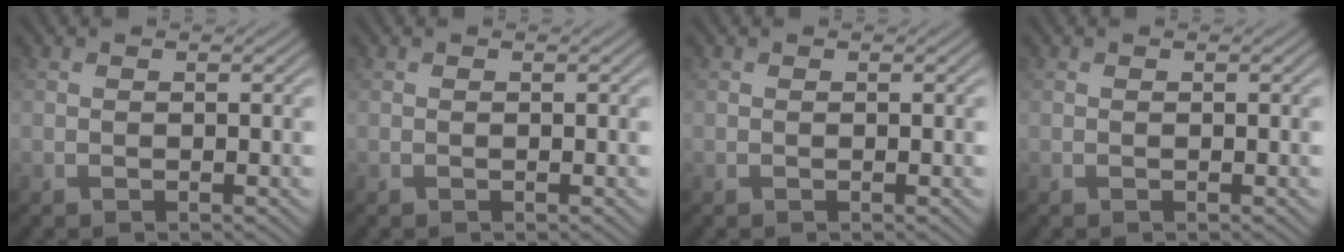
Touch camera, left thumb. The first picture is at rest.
{"total": 0.0}
{"total": 0.0}
{"total": 0.0}